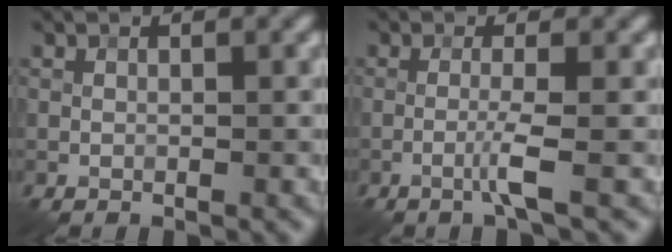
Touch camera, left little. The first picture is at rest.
{"total": 2.1, "force": [-0.8, -0.1, 1.9], "torque": [-0.038, 0.004, -0.026]}